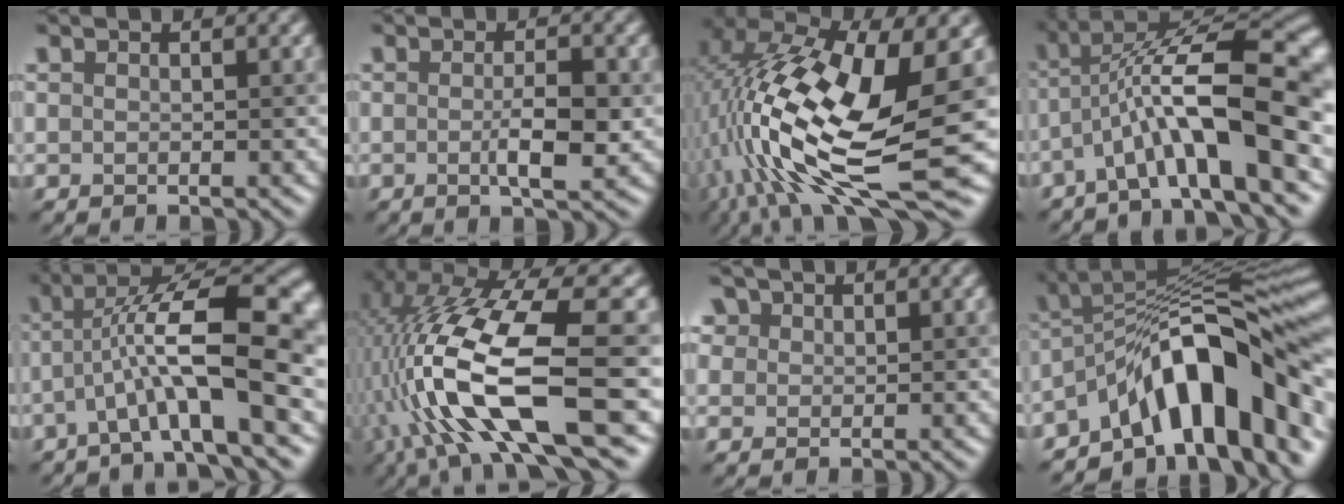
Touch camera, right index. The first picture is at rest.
{"total": 3.4, "force": [-0.4, 0.8, 3.3], "torque": [-0.059, -0.005, -0.006]}
{"total": 16.1, "force": [-0.6, 6.1, 14.9], "torque": [-0.305, 0.007, -0.015]}
{"total": 12.5, "force": [-2.5, 3.6, 11.7], "torque": [-0.196, 0.024, -0.045]}
{"total": 10.3, "force": [-1.8, 2.7, 9.8], "torque": [-0.169, 0.025, -0.038]}
{"total": 13.7, "force": [-3.0, 4.0, 12.7], "torque": [-0.255, 0.008, -0.050]}
{"total": 3.3, "force": [2.0, 2.4, 1.1], "torque": [-0.040, 0.007, 0.033]}
{"total": 13.9, "force": [-6.2, 5.5, 11.2], "torque": [-0.144, 0.025, -0.115]}